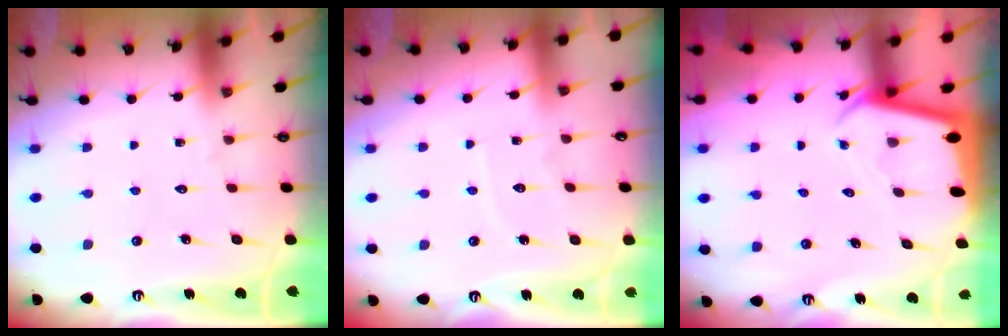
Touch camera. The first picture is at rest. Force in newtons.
{"total": 4.8, "press": 4.8, "slide": 0.3}
{"total": 2.2, "press": 2.2, "slide": 0.2}